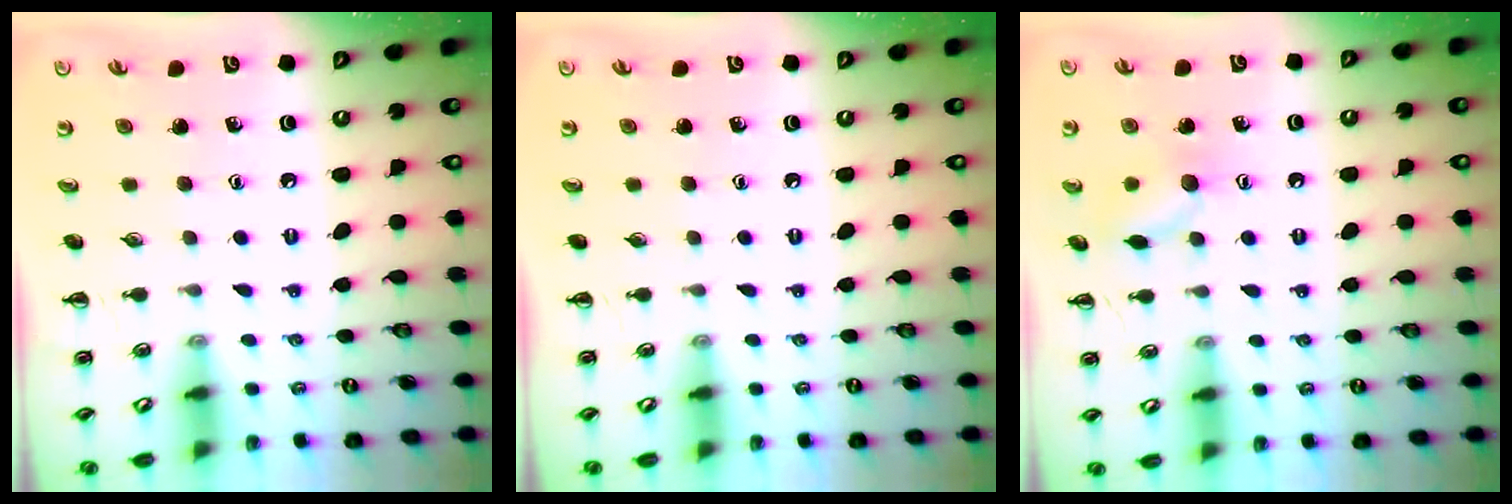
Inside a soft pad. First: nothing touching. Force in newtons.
{"total": 0.0}
{"total": 8.3, "press": 8.3, "slide": 0.5}